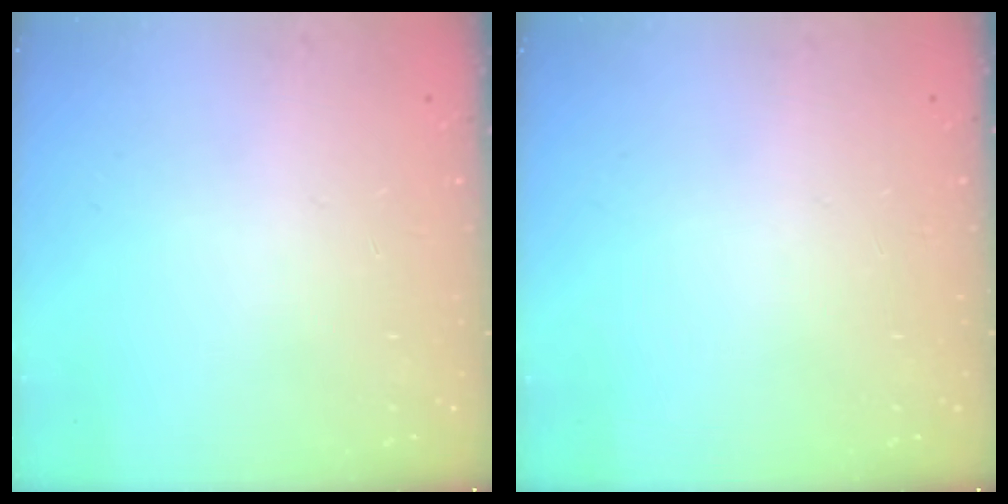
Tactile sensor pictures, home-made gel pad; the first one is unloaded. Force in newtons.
{"total": 0.0}